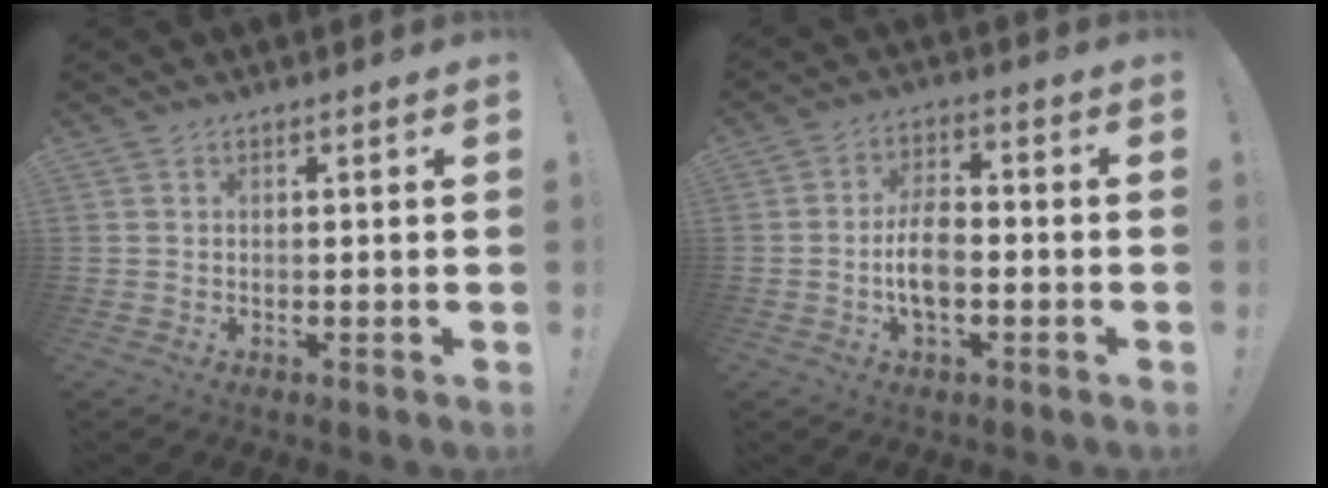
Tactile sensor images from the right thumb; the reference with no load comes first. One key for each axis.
{"total": 8.5, "fx": -2.1, "fy": 4.5, "fz": 6.9, "tx": -0.131, "ty": 0.008, "tz": -0.039}